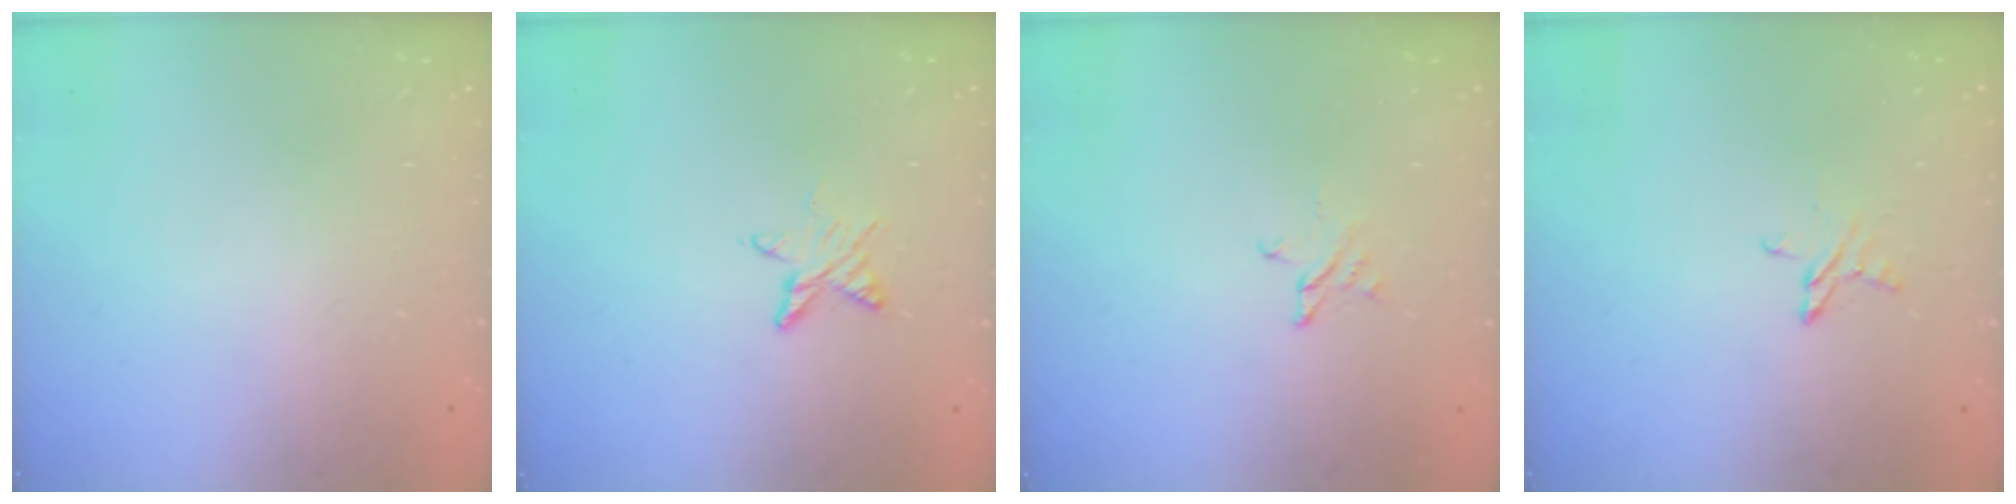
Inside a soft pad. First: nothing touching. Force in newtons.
{"total": 3.9, "press": 3.9, "slide": 0.5}
{"total": 2.5, "press": 2.5, "slide": 0.1}
{"total": 3.9, "press": 3.9, "slide": 0.4}